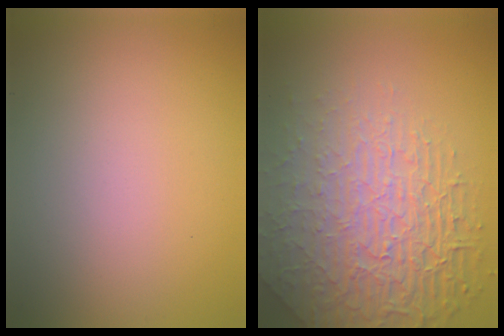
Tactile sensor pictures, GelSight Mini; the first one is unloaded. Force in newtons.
{"total": 8.8, "press": 6.0, "slide": 6.5}